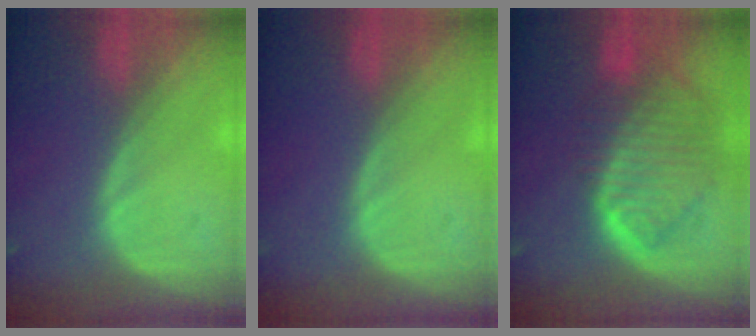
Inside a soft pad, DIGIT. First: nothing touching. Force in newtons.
{"total": 0.0}
{"total": 10.0, "press": 8.5, "slide": 5.2}